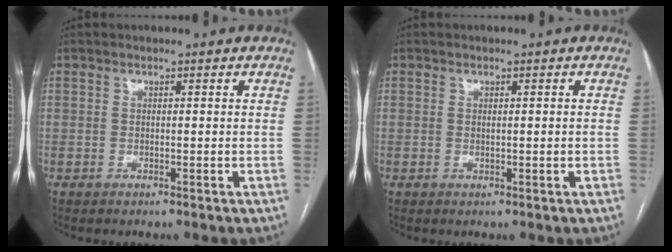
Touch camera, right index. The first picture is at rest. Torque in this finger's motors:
{"motor_torque": [-0.23, -0.01, -0.03, -0.01]}